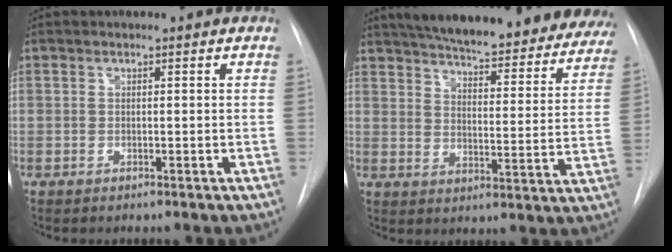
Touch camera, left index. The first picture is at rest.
{"total": 30.9, "force": [27.2, 6.9, 13.1], "torque": [-0.205, -0.054, 0.327]}